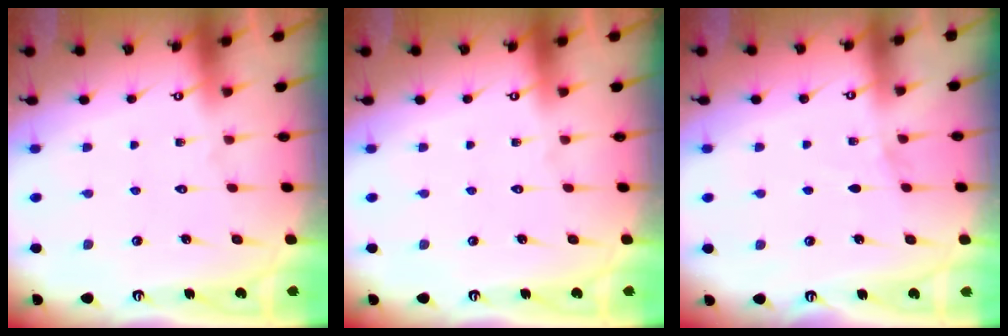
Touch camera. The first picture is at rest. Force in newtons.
{"total": 0.0}
{"total": 5.8, "press": 5.1, "slide": 2.6}